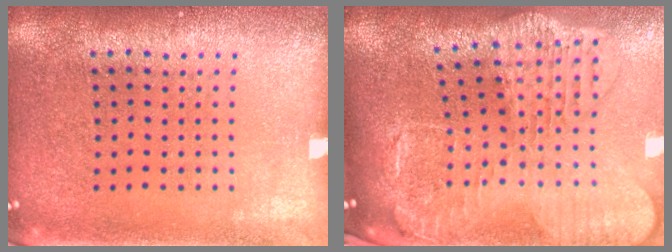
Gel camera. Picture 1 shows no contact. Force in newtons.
{"total": 2.9, "press": 2.4, "slide": 1.5}